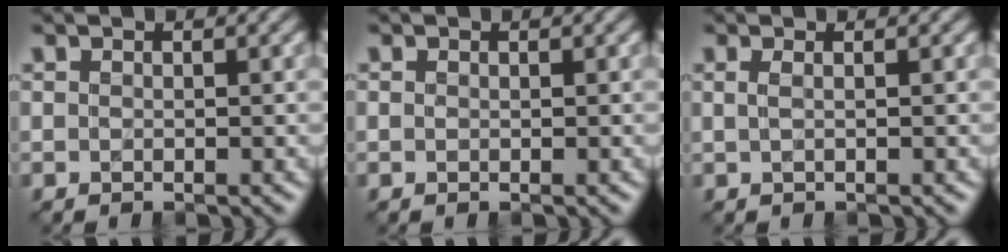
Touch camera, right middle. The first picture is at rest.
{"total": 0.0}
{"total": 1.2, "force": [0.3, 0.5, 1.0], "torque": [-0.014, -0.002, -0.001]}